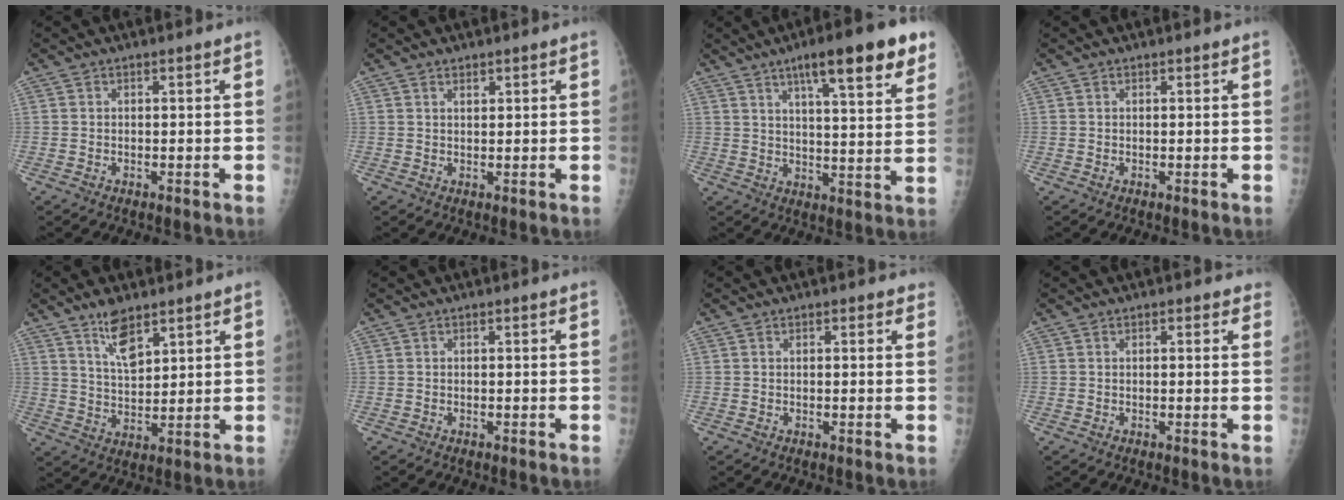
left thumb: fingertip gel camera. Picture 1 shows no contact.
{"total": 1.1, "force": [0.8, 0.5, 0.5], "torque": [-0.004, -0.005, 0.014]}
{"total": 16.3, "force": [9.6, 3.1, 12.8], "torque": [-0.157, -0.034, 0.136]}
{"total": 0.0}
{"total": 7.2, "force": [4.8, 2.9, 4.5], "torque": [-0.066, -0.033, 0.091]}
{"total": 0.0}
{"total": 1.2, "force": [0.8, 0.6, 0.6], "torque": [0.002, -0.002, 0.005]}
{"total": 1.4, "force": [1.0, 0.7, 0.7], "torque": [0.007, -0.001, 0.004]}